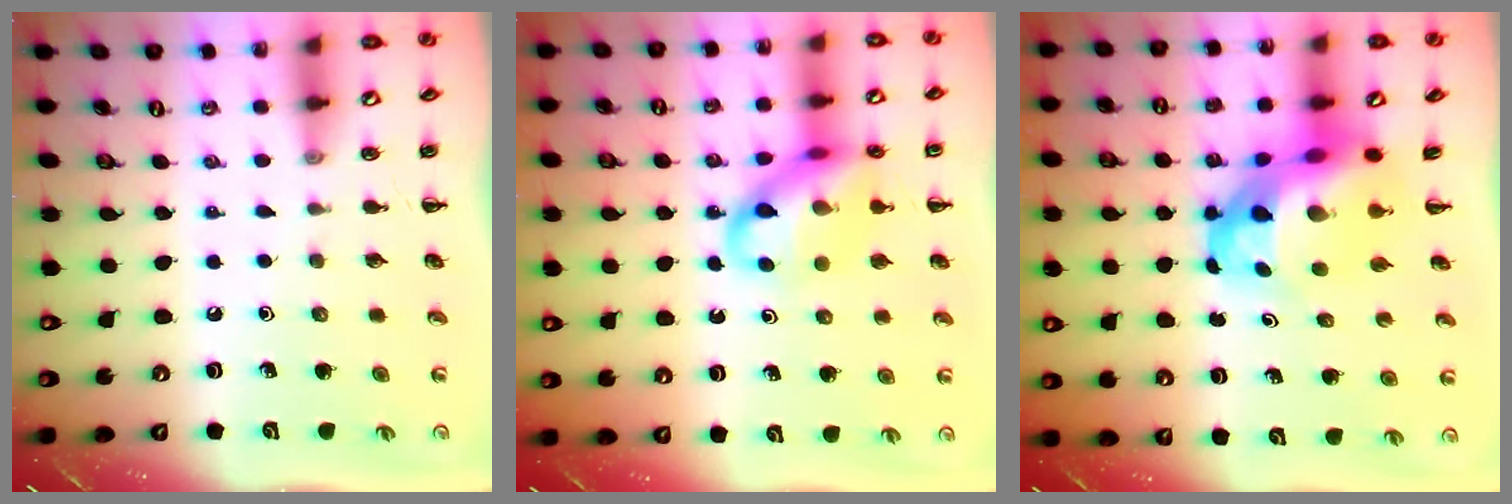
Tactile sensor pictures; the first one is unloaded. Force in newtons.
{"total": 15.0, "press": 14.7, "slide": 2.8}
{"total": 10.8, "press": 10.4, "slide": 2.9}